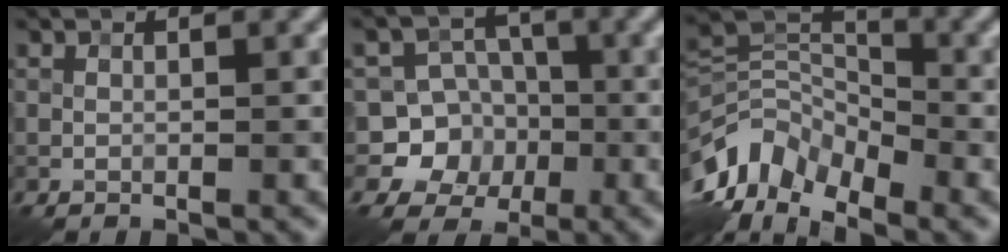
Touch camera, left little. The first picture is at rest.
{"total": 8.2, "force": [-1.7, 7.9, 1.5], "torque": [-0.027, 0.015, -0.053]}
{"total": 7.8, "force": [-4.6, 4.6, 4.3], "torque": [-0.080, 0.005, -0.104]}